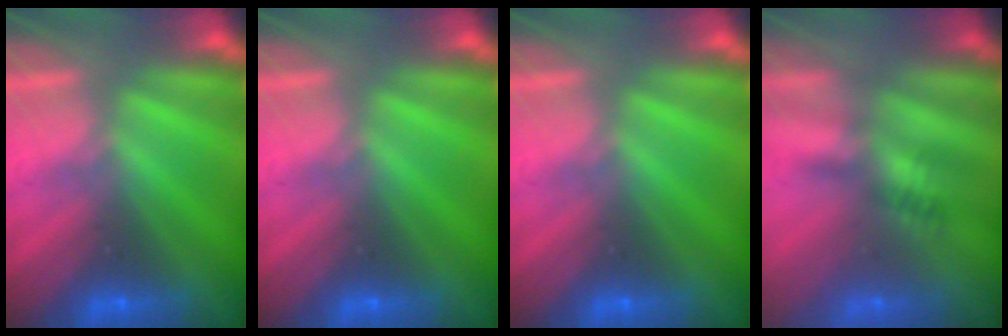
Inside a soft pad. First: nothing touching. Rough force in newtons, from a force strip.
{"total": 0.0}
{"total": 0.0}
{"total": 2.4}